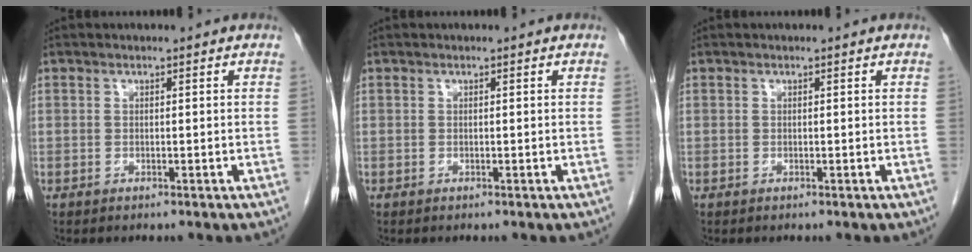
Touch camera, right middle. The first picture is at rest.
{"total": 0.0}
{"total": 0.0}